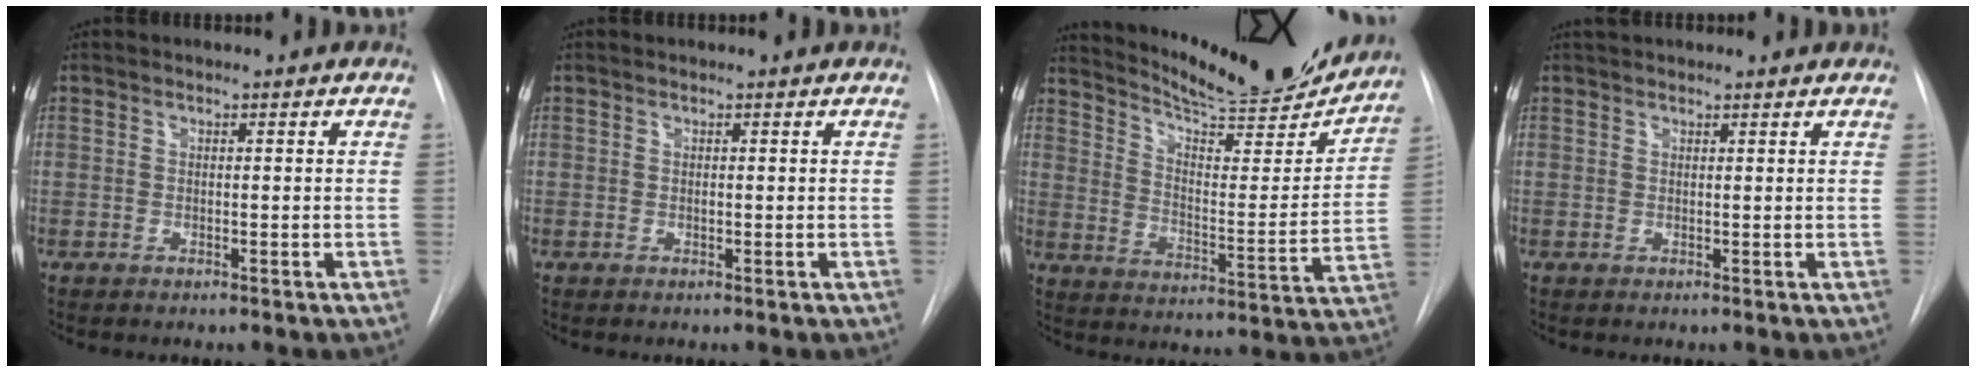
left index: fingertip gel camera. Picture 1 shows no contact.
{"total": 0.8, "force": [0.7, 0.1, 0.4], "torque": [-0.008, 0.009, 0.010]}
{"total": 20.8, "force": [19.4, 2.5, 6.9], "torque": [-0.109, -0.050, 0.268]}
{"total": 5.8, "force": [5.5, 0.8, 1.7], "torque": [-0.020, 0.031, 0.066]}